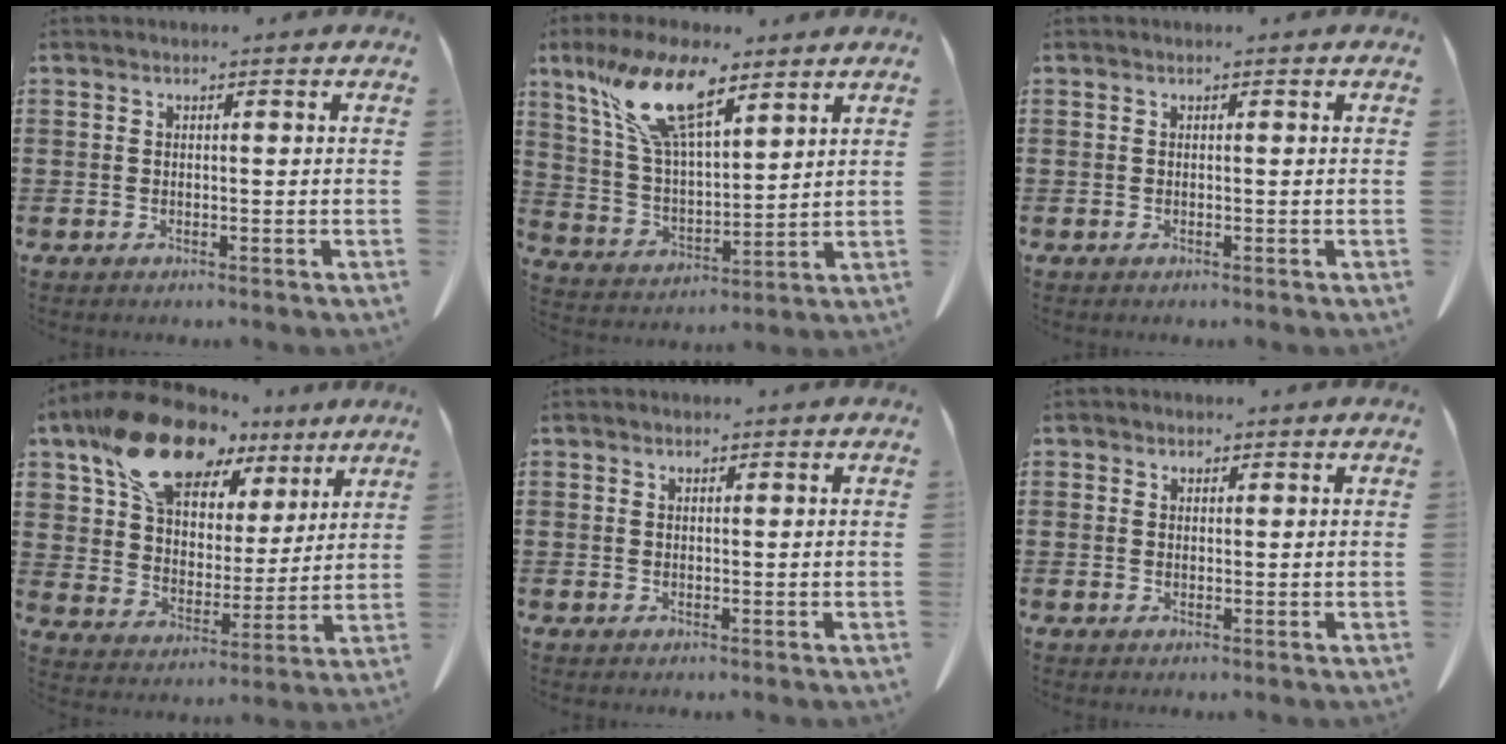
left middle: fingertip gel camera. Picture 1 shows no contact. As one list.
[{"total": 13.7, "force": [8.7, 4.6, 9.5], "torque": [-0.217, -0.016, 0.156]}, {"total": 0.0}, {"total": 16.3, "force": [12.2, 7.8, 7.3], "torque": [-0.166, -0.051, 0.225]}, {"total": 0.7, "force": [0.5, 0.5, 0.2], "torque": [-0.007, 0.001, 0.012]}, {"total": 1.3, "force": [1.1, 0.8, 0.1], "torque": [-0.006, 0.003, 0.022]}]